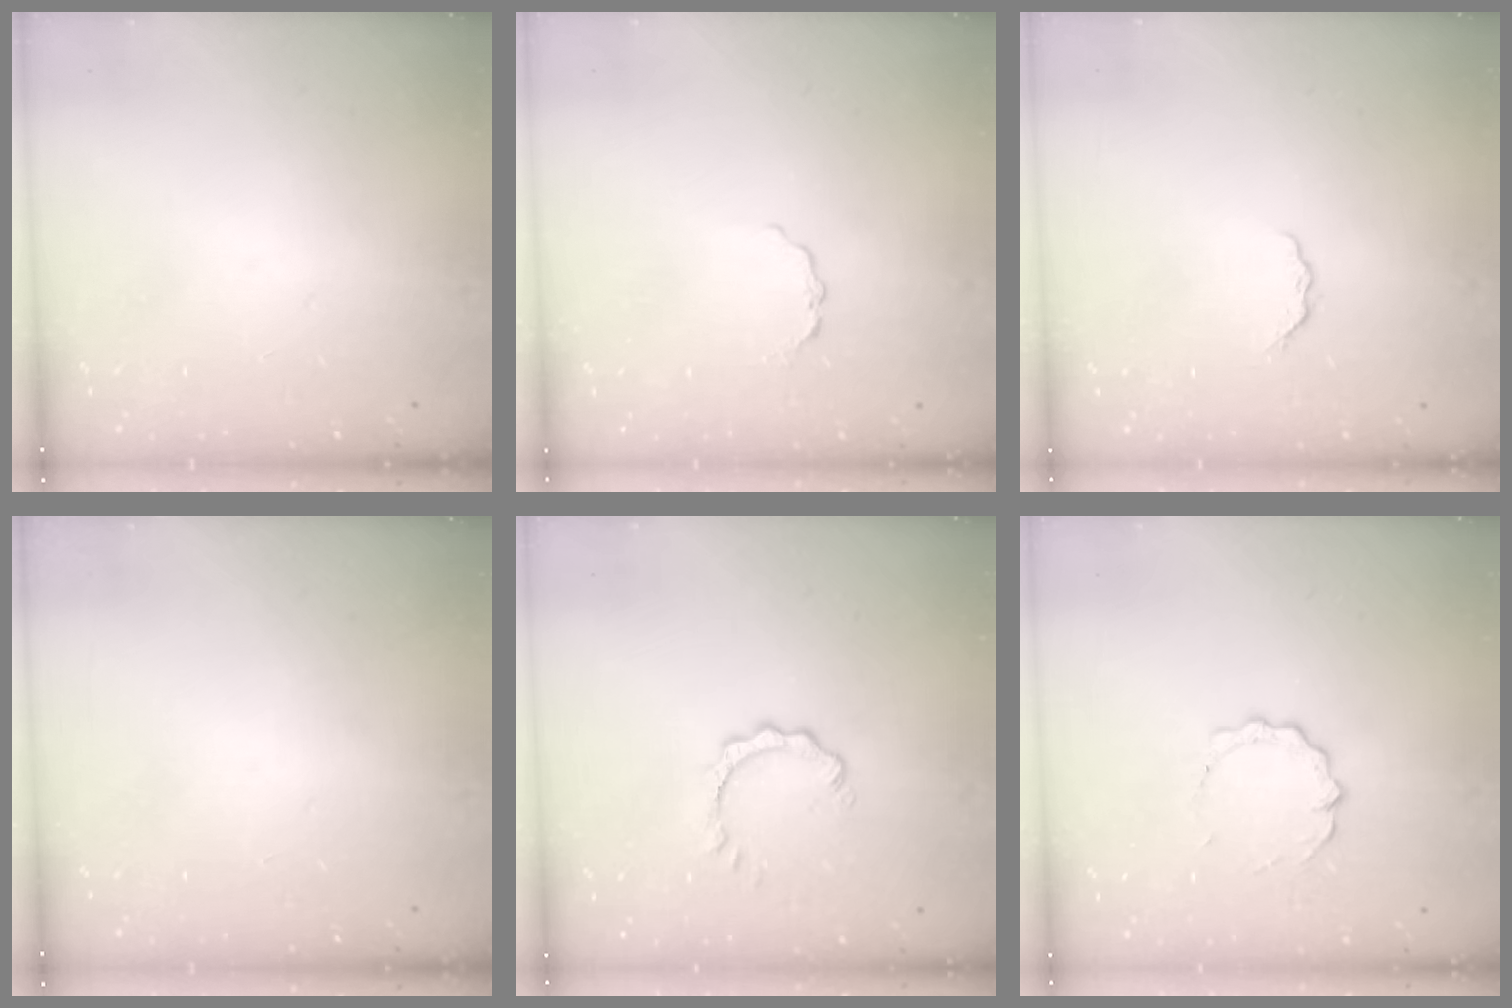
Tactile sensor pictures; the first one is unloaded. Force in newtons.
{"total": 3.4, "press": 3.4, "slide": 0.5}
{"total": 3.5, "press": 3.5, "slide": 0.3}
{"total": 0.0}
{"total": 2.5, "press": 2.5, "slide": 0.2}
{"total": 6.9, "press": 6.9, "slide": 0.5}